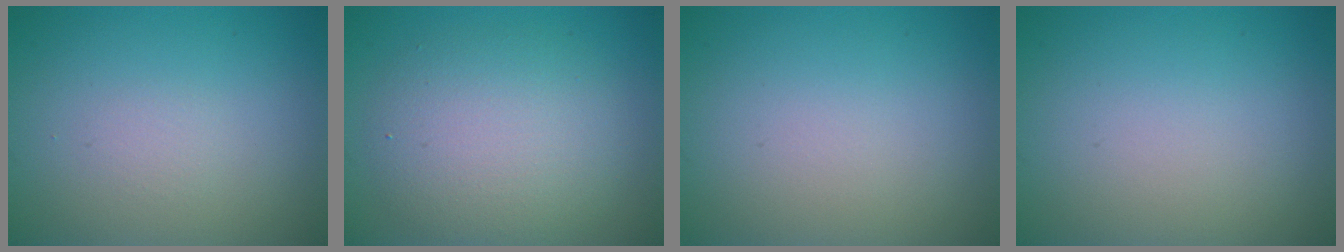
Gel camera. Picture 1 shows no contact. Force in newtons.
{"total": 5.5, "press": 5.5, "slide": 0.4}
{"total": 0.0}
{"total": 0.0}